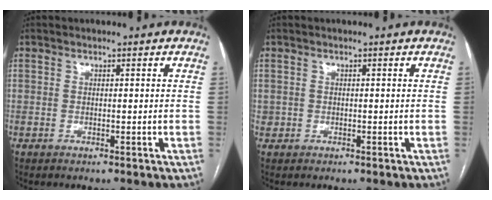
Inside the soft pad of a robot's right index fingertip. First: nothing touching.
{"total": 0.7, "force": [0.0, 0.7, 0.0], "torque": [0.007, 0.005, 0.000]}